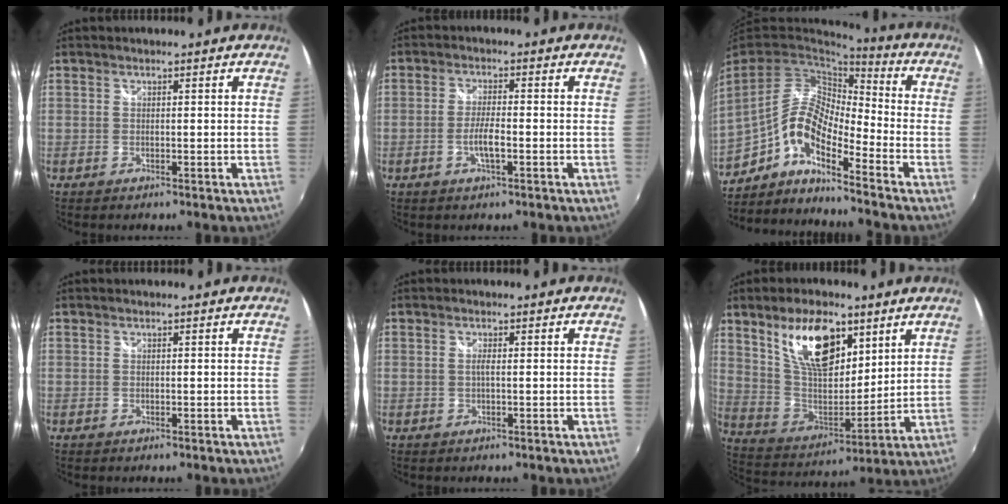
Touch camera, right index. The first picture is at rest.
{"total": 3.8, "force": [-1.4, 0.7, 3.4], "torque": [-0.071, -0.003, -0.026]}
{"total": 11.2, "force": [-5.8, 3.6, 8.9], "torque": [-0.163, 0.001, -0.116]}
{"total": 0.0}
{"total": 1.0, "force": [-0.1, -0.1, 0.9], "torque": [-0.017, 0.000, -0.004]}
{"total": 17.3, "force": [9.3, 8.3, 11.9], "torque": [-0.215, 0.005, 0.180]}